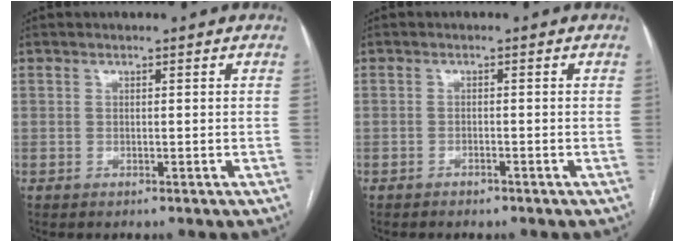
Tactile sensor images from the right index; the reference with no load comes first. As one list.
[{"total": 1.0, "force": [-0.8, 0.3, 0.3], "torque": [-0.009, 0.000, -0.012]}]